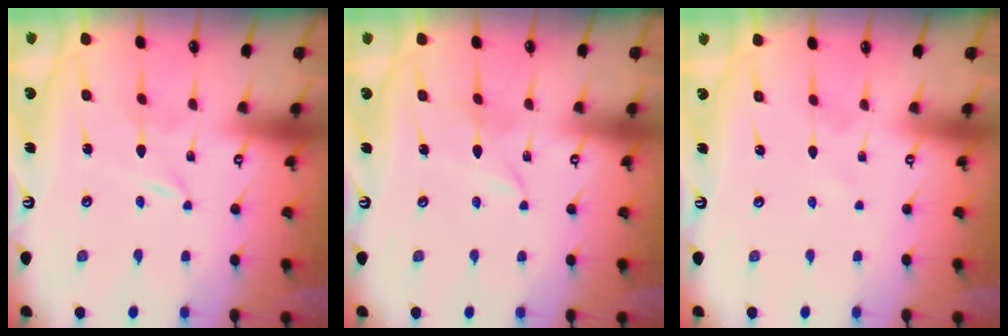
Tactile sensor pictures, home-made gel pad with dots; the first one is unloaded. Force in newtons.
{"total": 2.6, "press": 2.6, "slide": 0.3}
{"total": 0.0}